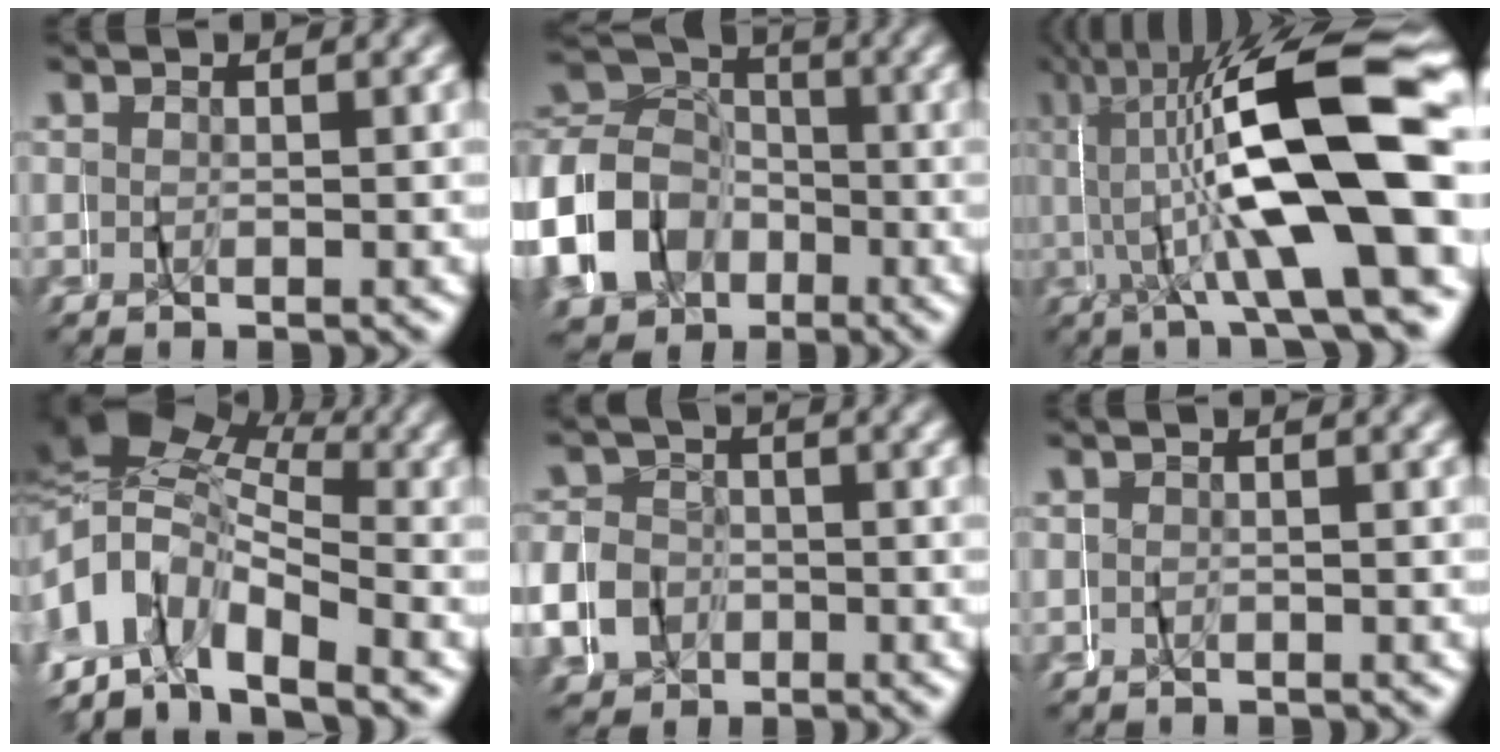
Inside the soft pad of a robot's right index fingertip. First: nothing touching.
{"total": 10.2, "force": [-1.8, 9.0, 4.4], "torque": [-0.110, -0.020, -0.027]}
{"total": 15.2, "force": [2.4, 5.4, 14.0], "torque": [-0.216, 0.024, 0.034]}
{"total": 13.7, "force": [0.5, 11.9, 6.8], "torque": [-0.161, -0.008, -0.013]}
{"total": 5.9, "force": [-2.0, 5.4, 1.1], "torque": [-0.036, -0.005, -0.037]}
{"total": 0.5, "force": [-0.3, 0.0, -0.4], "torque": [-0.003, 0.004, -0.006]}